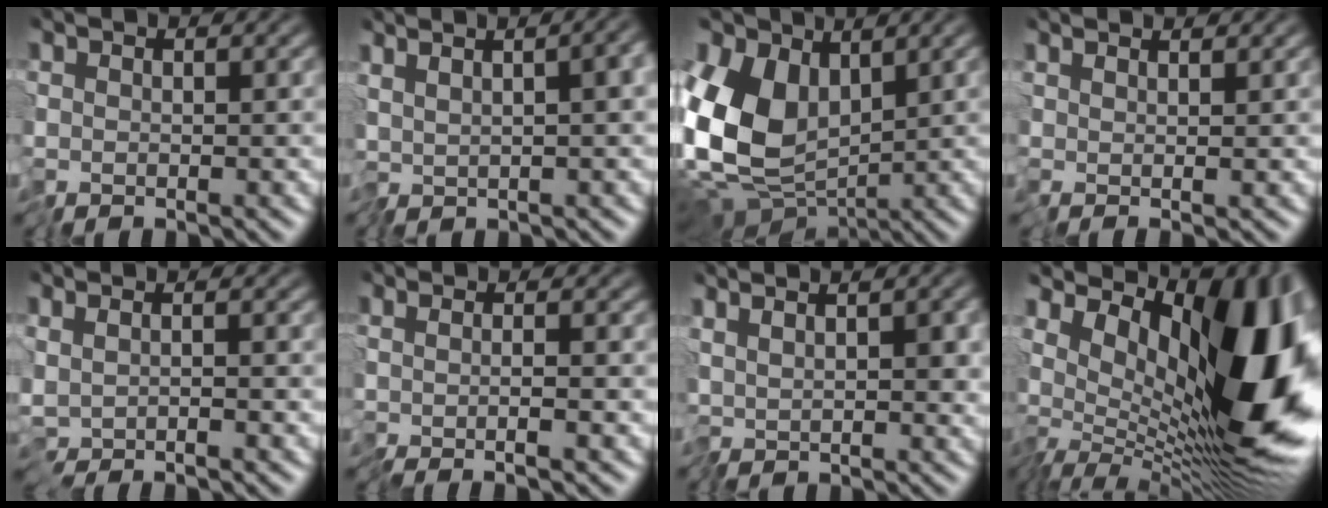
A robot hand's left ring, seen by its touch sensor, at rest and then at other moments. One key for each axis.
{"total": 7.2, "fx": 1.5, "fy": 2.9, "fz": 6.4, "tx": -0.099, "ty": 0.023, "tz": 0.028}
{"total": 9.2, "fx": 0.2, "fy": 6.4, "fz": 6.6, "tx": -0.149, "ty": -0.012, "tz": -0.010}
{"total": 1.4, "fx": 1.3, "fy": -0.5, "fz": 0.3, "tx": -0.007, "ty": 0.003, "tz": 0.020}
{"total": 1.2, "fx": -0.4, "fy": 0.4, "fz": 1.1, "tx": -0.023, "ty": -0.004, "tz": -0.001}
{"total": 2.1, "fx": 0.2, "fy": 0.5, "fz": 2.1, "tx": -0.017, "ty": 0.012, "tz": -0.018}
{"total": 3.1, "fx": 0.7, "fy": 0.9, "fz": 2.8, "tx": -0.049, "ty": 0.003, "tz": 0.010}
{"total": 15.4, "fx": 2.3, "fy": 7.8, "fz": 13.1, "tx": -0.178, "ty": 0.010, "tz": 0.022}